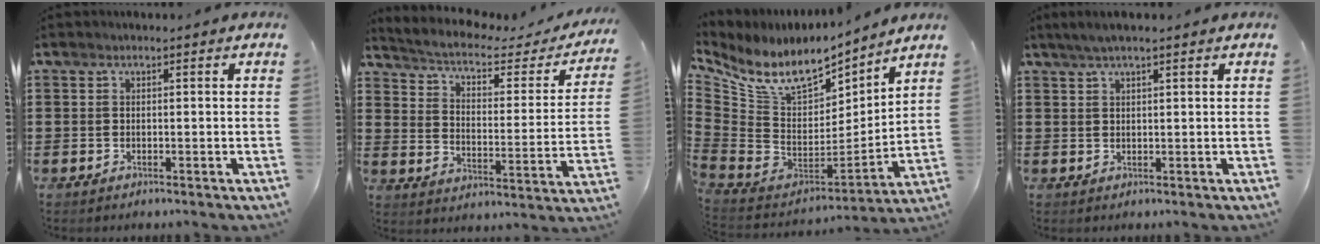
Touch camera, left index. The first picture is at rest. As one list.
[{"total": 3.9, "force": [2.9, 1.0, 2.4], "torque": [-0.065, -0.026, 0.040]}, {"total": 9.9, "force": [6.8, 4.6, 5.6], "torque": [-0.134, -0.050, 0.123]}, {"total": 2.3, "force": [1.5, 0.2, 1.7], "torque": [-0.034, 0.002, 0.028]}]